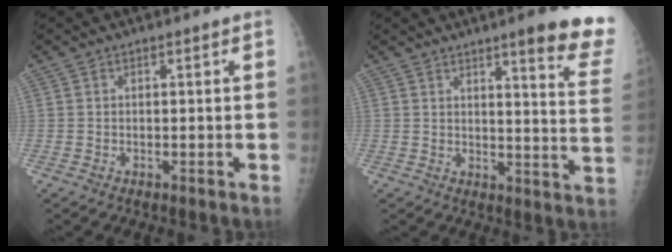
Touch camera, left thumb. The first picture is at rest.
{"total": 14.6, "force": [10.5, 1.7, 10.0], "torque": [-0.093, -0.061, 0.118]}